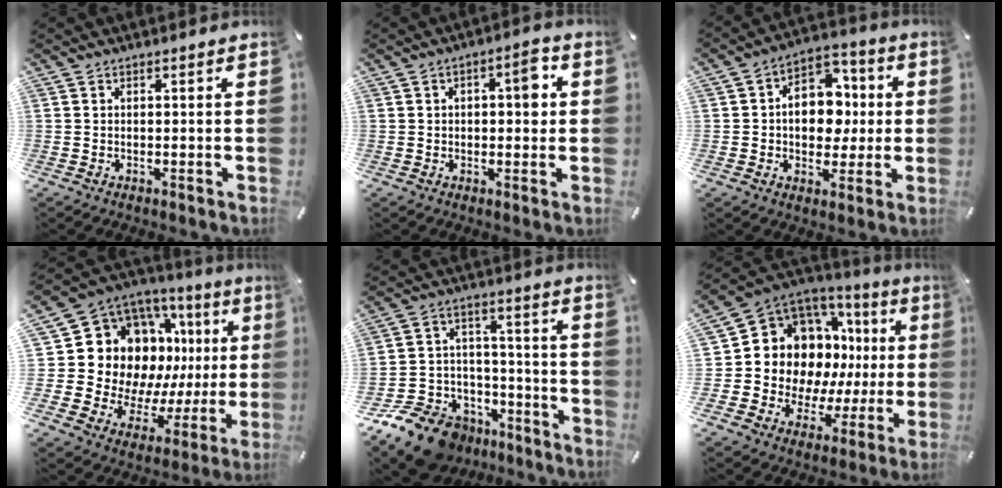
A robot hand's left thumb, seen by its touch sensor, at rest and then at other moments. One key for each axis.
{"total": 6.4, "fx": 1.0, "fy": 3.2, "fz": 5.4, "tx": -0.063, "ty": 0.002, "tz": 0.006}
{"total": 11.2, "fx": -0.5, "fy": 8.8, "fz": 6.8, "tx": -0.100, "ty": 0.008, "tz": -0.008}
{"total": 19.6, "fx": 5.6, "fy": 14.6, "fz": 11.7, "tx": -0.186, "ty": -0.066, "tz": 0.138}
{"total": 15.1, "fx": -11.0, "fy": 9.2, "fz": 4.8, "tx": -0.090, "ty": 0.063, "tz": -0.183}
{"total": 14.0, "fx": 4.2, "fy": 11.5, "fz": 6.8, "tx": -0.121, "ty": -0.064, "tz": 0.094}